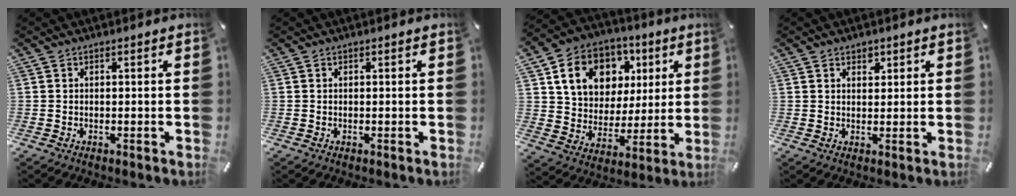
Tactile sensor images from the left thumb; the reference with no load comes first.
{"total": 0.0}
{"total": 14.7, "force": [5.9, 12.0, 6.1], "torque": [-0.108, -0.011, 0.117]}
{"total": 1.9, "force": [1.1, 1.6, 0.3], "torque": [0.008, -0.005, 0.016]}